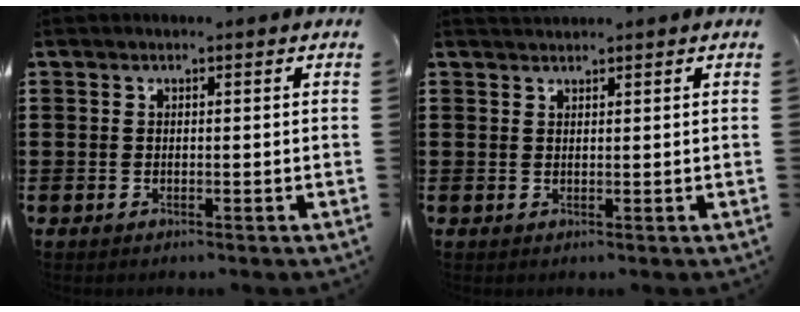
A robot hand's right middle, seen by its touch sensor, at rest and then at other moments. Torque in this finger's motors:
{"motor_torque": [-0.16, 0.09, -0.03, -0.02]}